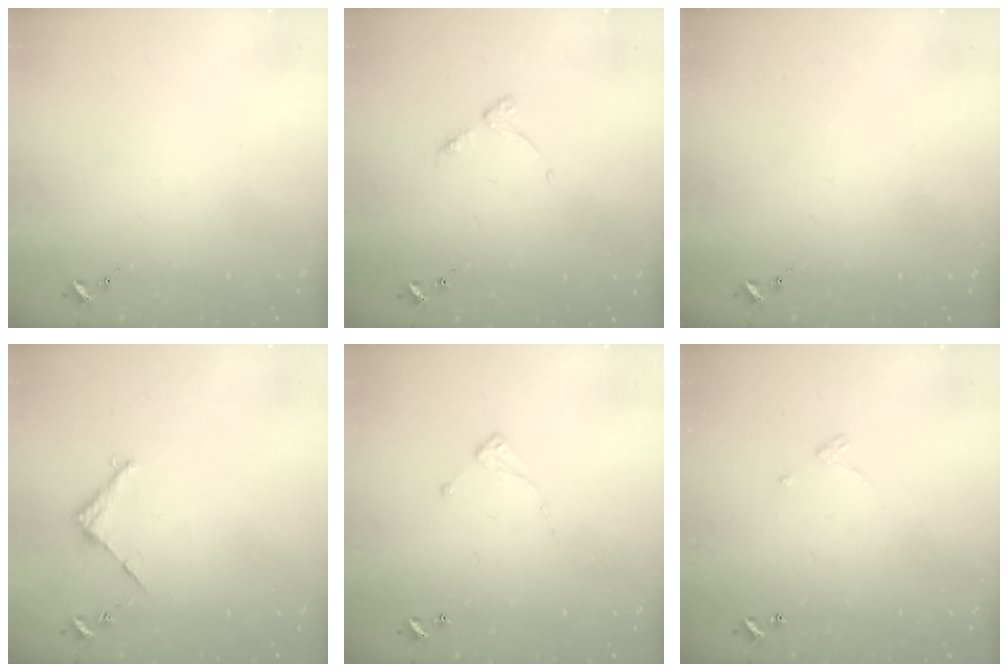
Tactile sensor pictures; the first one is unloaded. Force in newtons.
{"total": 3.5, "press": 3.5, "slide": 0.5}
{"total": 0.0}
{"total": 2.9, "press": 2.8, "slide": 0.2}
{"total": 5.0, "press": 5.0, "slide": 0.4}
{"total": 2.4, "press": 2.4, "slide": 0.2}